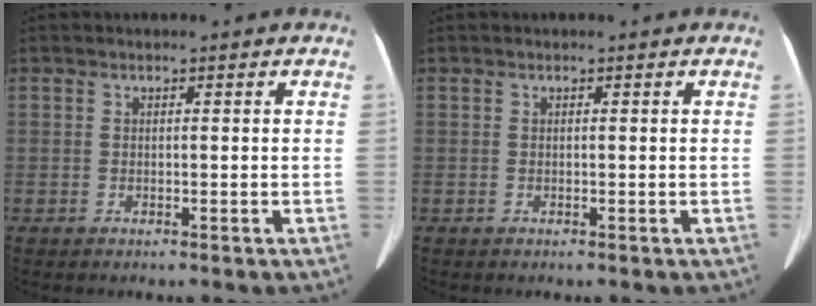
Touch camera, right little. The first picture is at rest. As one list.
[{"total": 0.0}]